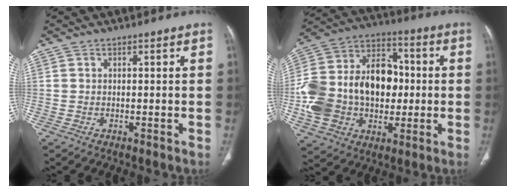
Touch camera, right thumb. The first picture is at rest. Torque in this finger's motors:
{"motor_torque": [2.56, 2.45, 1.80, -0.35, 0.23]}